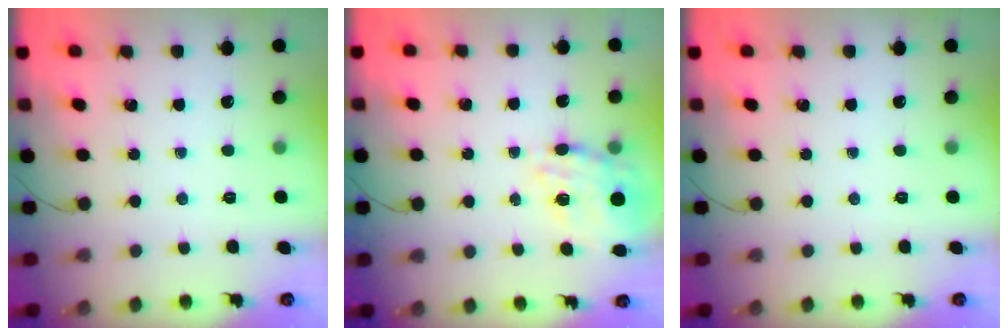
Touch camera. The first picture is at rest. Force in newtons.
{"total": 16.0, "press": 15.6, "slide": 3.3}
{"total": 0.0}